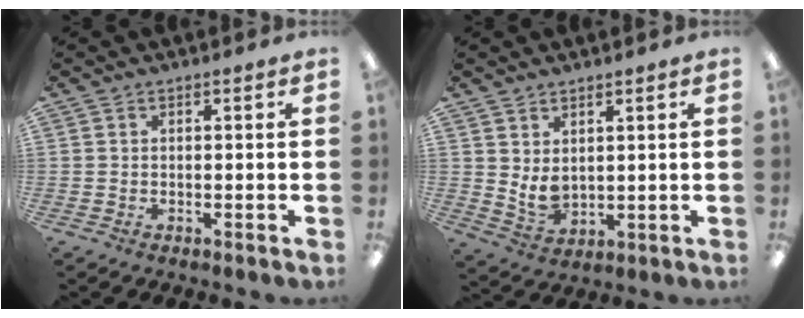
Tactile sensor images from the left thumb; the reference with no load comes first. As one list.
[{"total": 5.0, "force": [2.7, 3.1, 2.9], "torque": [-0.050, -0.021, 0.049]}]